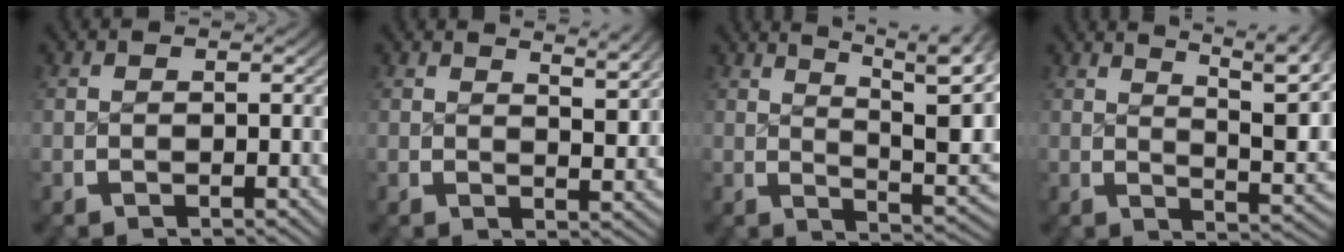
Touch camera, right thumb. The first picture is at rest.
{"total": 3.2, "force": [2.4, 0.5, 2.0], "torque": [-0.020, -0.003, 0.037]}
{"total": 11.6, "force": [4.5, 5.8, 9.0], "torque": [-0.103, -0.003, 0.064]}
{"total": 9.6, "force": [4.3, 4.4, 7.4], "torque": [-0.078, 0.002, 0.059]}